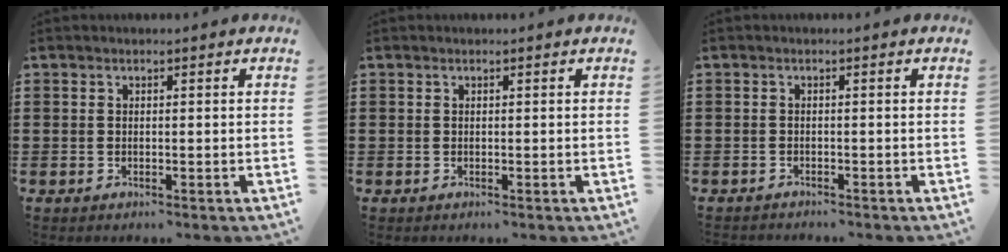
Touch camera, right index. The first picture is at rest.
{"total": 0.0}
{"total": 0.9, "force": [-0.9, 0.1, 0.0], "torque": [-0.003, 0.000, -0.020]}